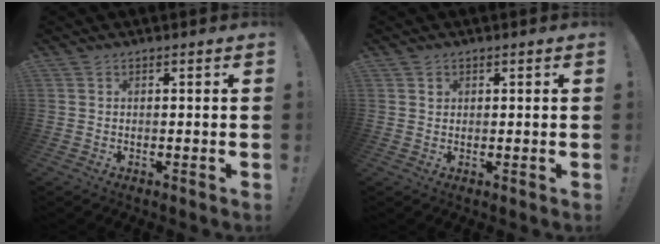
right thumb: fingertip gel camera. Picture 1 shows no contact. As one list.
[{"total": 0.7, "force": [0.4, 0.6, 0.0], "torque": [0.015, -0.006, 0.006]}]